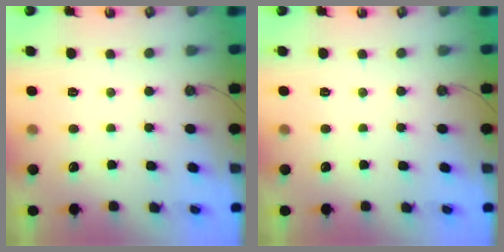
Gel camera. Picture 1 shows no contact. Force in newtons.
{"total": 0.0}